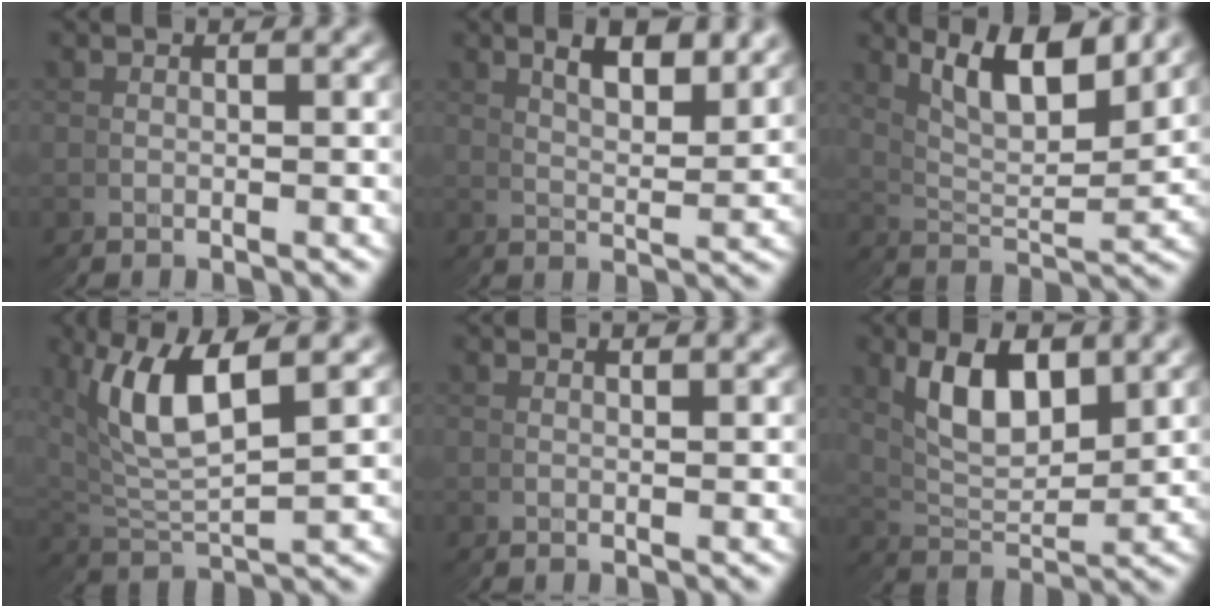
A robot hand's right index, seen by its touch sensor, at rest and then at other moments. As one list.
[{"total": 4.2, "force": [3.3, 0.4, 2.5], "torque": [-0.036, 0.005, 0.055]}, {"total": 6.8, "force": [4.3, 2.9, 4.5], "torque": [-0.082, -0.003, 0.077]}, {"total": 5.9, "force": [2.5, 2.8, 4.5], "torque": [-0.114, -0.001, 0.056]}, {"total": 0.7, "force": [0.6, -0.2, 0.3], "torque": [-0.005, 0.001, 0.012]}, {"total": 5.7, "force": [2.5, 3.1, 4.0], "torque": [-0.073, -0.012, 0.052]}]